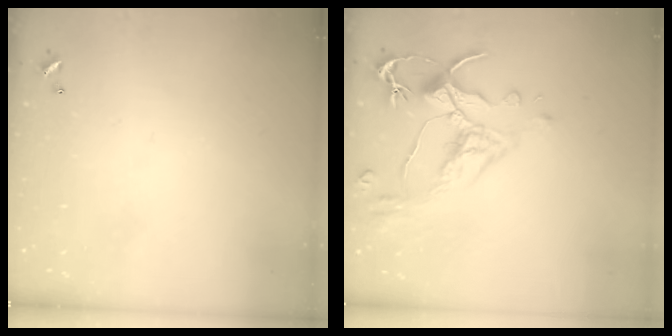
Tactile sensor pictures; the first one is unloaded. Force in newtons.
{"total": 3.1, "press": 2.7, "slide": 1.4}